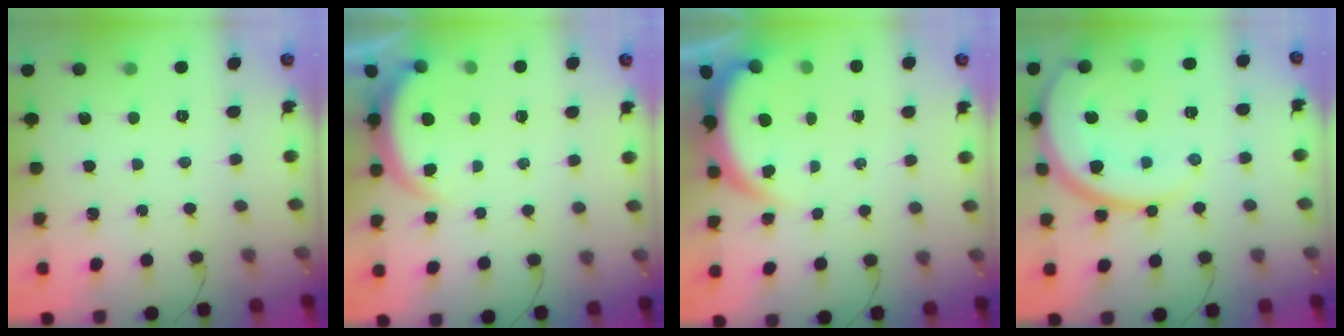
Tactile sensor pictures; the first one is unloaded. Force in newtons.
{"total": 4.6, "press": 4.6, "slide": 0.4}
{"total": 3.8, "press": 3.8, "slide": 0.1}
{"total": 17.6, "press": 17.6, "slide": 1.5}